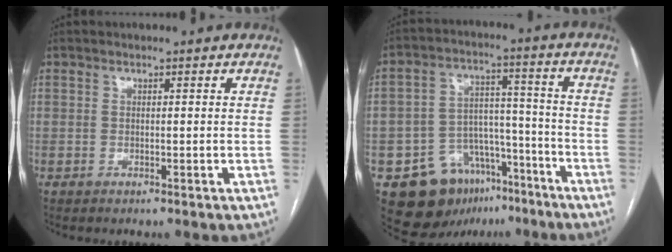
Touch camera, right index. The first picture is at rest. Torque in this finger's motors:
{"motor_torque": [-0.37, -0.43, -1.05, -0.21]}